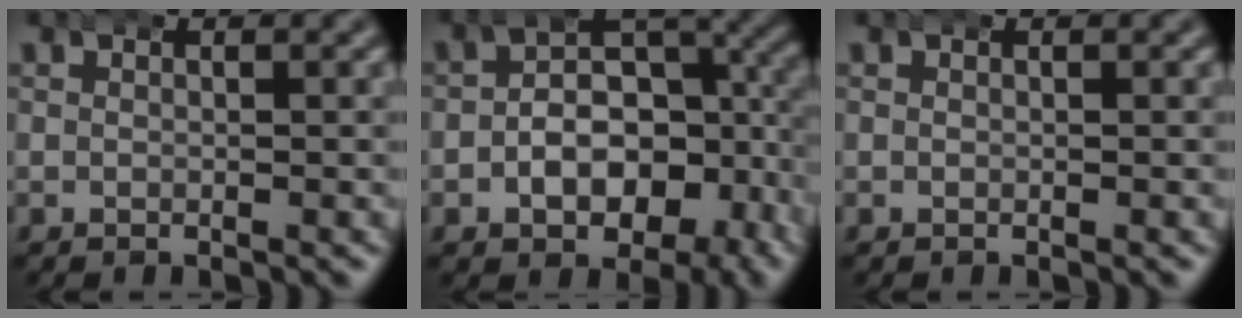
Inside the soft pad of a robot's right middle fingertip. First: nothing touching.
{"total": 8.9, "force": [-1.2, 6.5, 6.0], "torque": [-0.076, -0.010, -0.018]}
{"total": 0.0}